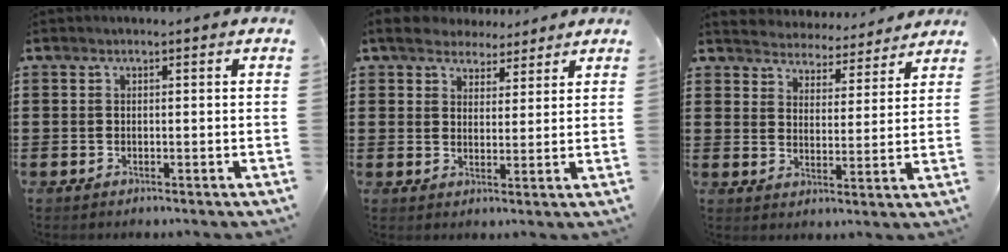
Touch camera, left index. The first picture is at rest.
{"total": 5.0, "force": [4.4, 2.3, 0.8], "torque": [-0.038, -0.001, 0.080]}
{"total": 4.4, "force": [4.3, 0.0, -0.7], "torque": [-0.012, -0.038, 0.073]}